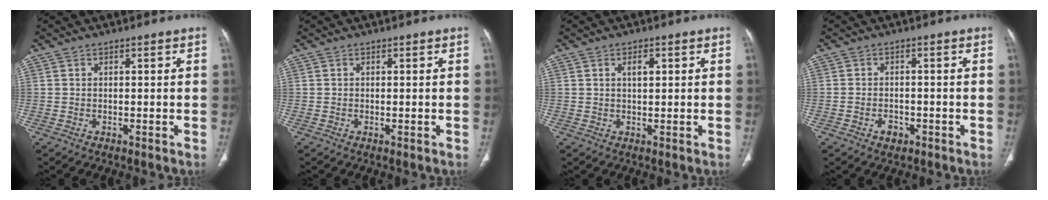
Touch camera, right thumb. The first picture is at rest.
{"total": 0.0}
{"total": 2.5, "force": [0.9, 1.2, 2.0], "torque": [-0.031, -0.002, 0.017]}
{"total": 2.6, "force": [-1.3, 1.8, 1.3], "torque": [-0.016, 0.008, -0.016]}